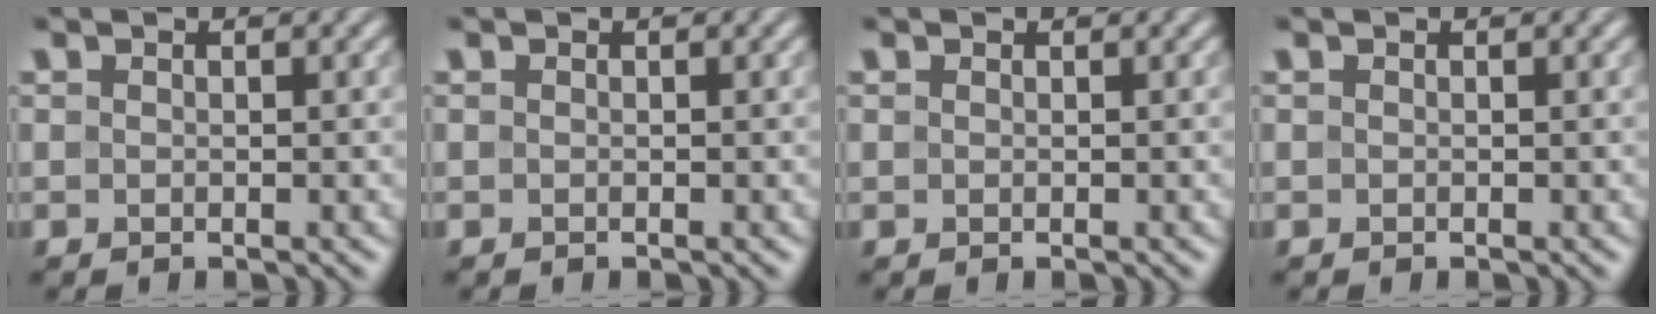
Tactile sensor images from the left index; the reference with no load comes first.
{"total": 0.0}
{"total": 0.6, "force": [0.3, 0.5, 0.0], "torque": [0.003, 0.001, 0.005]}
{"total": 0.0}